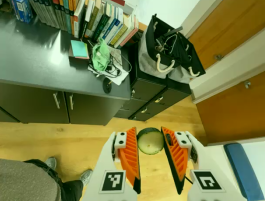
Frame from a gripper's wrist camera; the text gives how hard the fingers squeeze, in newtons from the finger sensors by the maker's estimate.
{"total": 6.8, "left": 7.6, "right": 6.1}